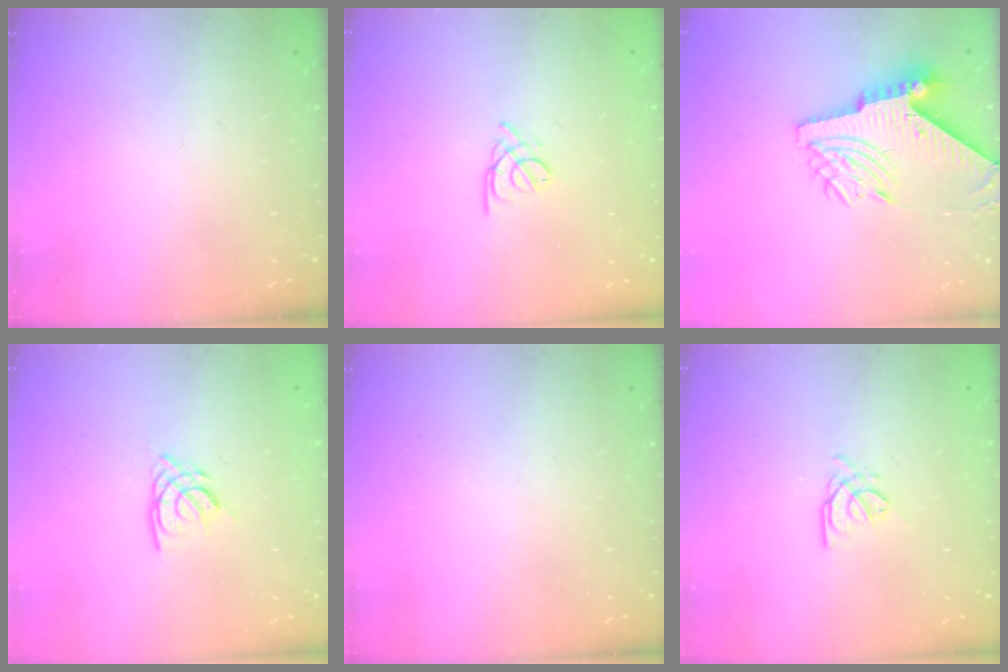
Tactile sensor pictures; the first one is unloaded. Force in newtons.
{"total": 1.8, "press": 1.7, "slide": 0.5}
{"total": 12.0, "press": 11.9, "slide": 1.4}
{"total": 3.8, "press": 3.7, "slide": 0.4}
{"total": 0.0}
{"total": 0.9, "press": 0.8, "slide": 0.2}